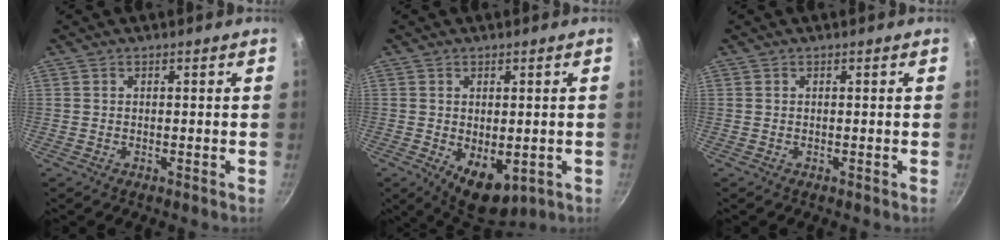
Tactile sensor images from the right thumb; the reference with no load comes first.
{"total": 7.9, "force": [-1.5, 4.8, 6.1], "torque": [-0.068, -0.013, -0.008]}
{"total": 0.0}